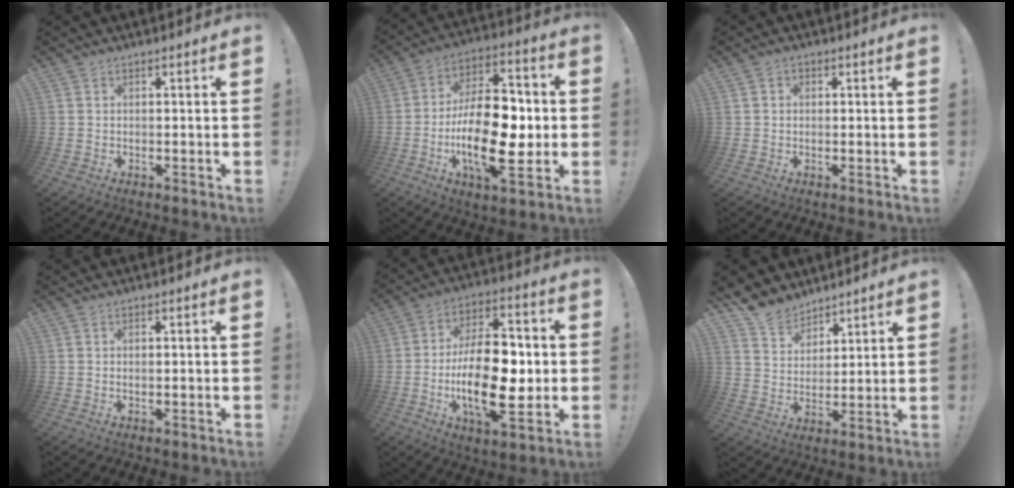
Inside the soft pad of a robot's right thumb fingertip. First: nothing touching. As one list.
[{"total": 23.6, "force": [-4.5, 11.4, 20.2], "torque": [-0.351, 0.020, -0.070]}, {"total": 1.5, "force": [-0.2, 1.3, 0.7], "torque": [-0.012, 0.007, -0.004]}, {"total": 0.6, "force": [0.4, 0.1, 0.4], "torque": [-0.001, -0.002, 0.005]}, {"total": 22.0, "force": [-3.1, 10.7, 19.0], "torque": [-0.334, 0.004, -0.051]}, {"total": 9.7, "force": [8.1, 5.3, 1.0], "torque": [-0.037, -0.061, 0.164]}]